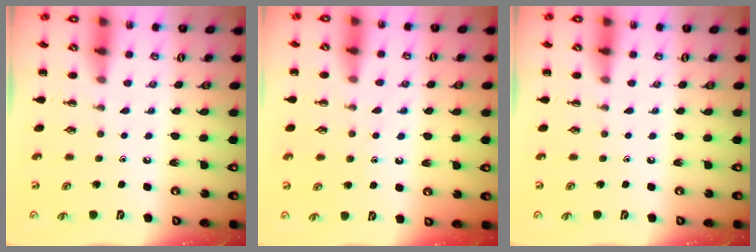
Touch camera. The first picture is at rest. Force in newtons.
{"total": 9.9, "press": 9.8, "slide": 1.1}
{"total": 0.0}